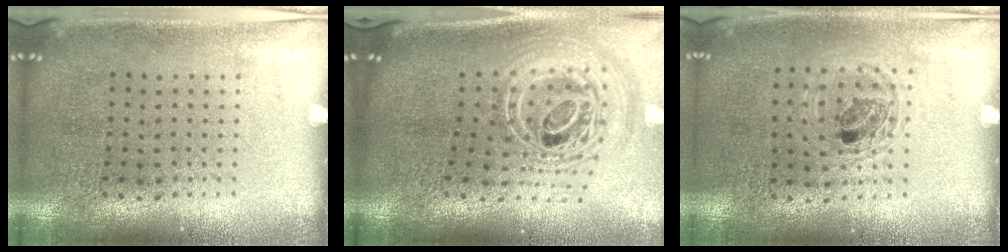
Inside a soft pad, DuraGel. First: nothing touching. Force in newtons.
{"total": 2.8, "press": 1.9, "slide": 2.0}
{"total": 1.0, "press": 0.9, "slide": 0.2}